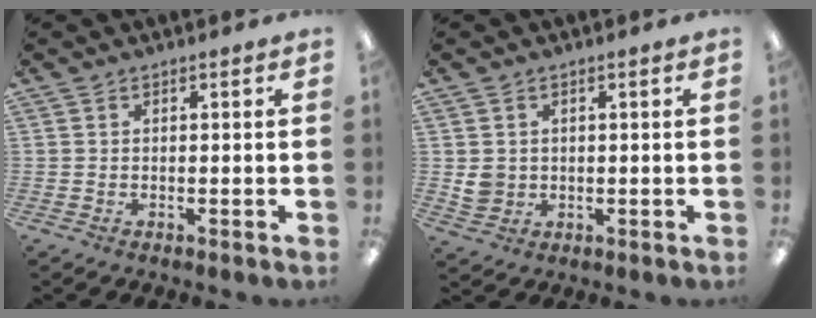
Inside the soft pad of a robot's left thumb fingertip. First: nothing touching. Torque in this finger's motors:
{"motor_torque": [0.46, 0.81, 0.41, -0.50, 0.01]}